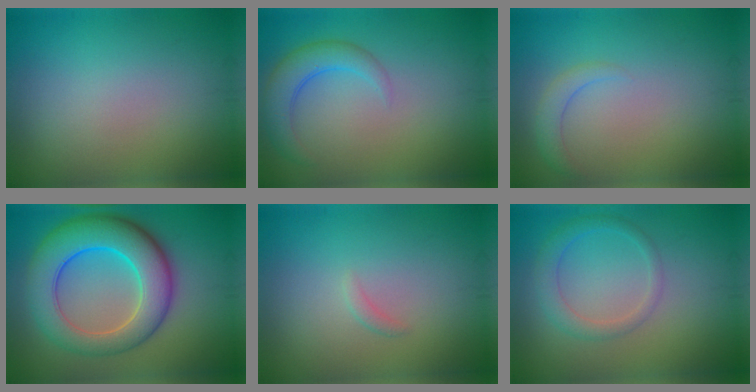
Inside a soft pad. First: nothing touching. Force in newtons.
{"total": 3.7, "press": 3.7, "slide": 0.3}
{"total": 1.6, "press": 1.6, "slide": 0.2}
{"total": 10.0, "press": 10.0, "slide": 0.2}
{"total": 0.6, "press": 0.6, "slide": 0.1}
{"total": 2.3, "press": 2.3, "slide": 0.1}